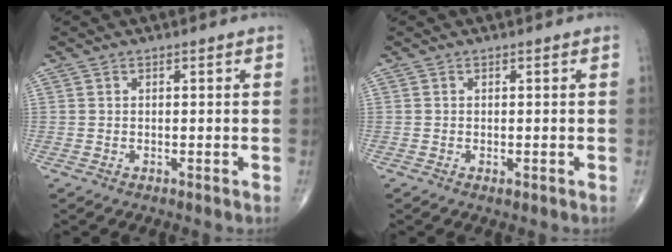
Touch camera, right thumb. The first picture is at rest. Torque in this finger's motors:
{"motor_torque": [-0.81, 0.12, -0.10, -0.09, 0.02]}